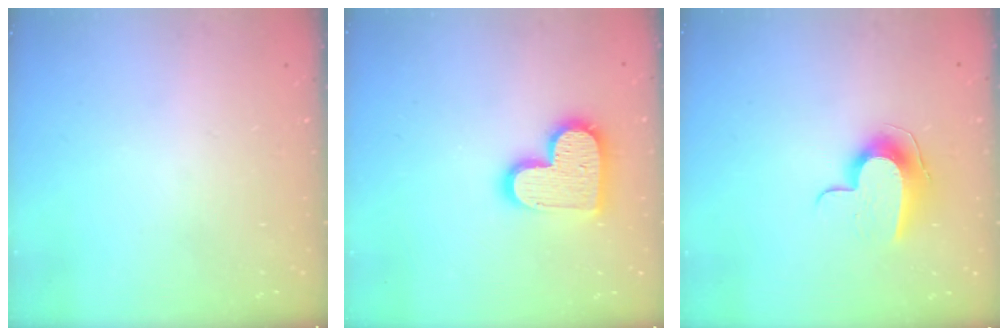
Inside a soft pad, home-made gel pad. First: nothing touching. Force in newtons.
{"total": 14.3, "press": 14.2, "slide": 0.7}
{"total": 9.9, "press": 9.9, "slide": 0.3}